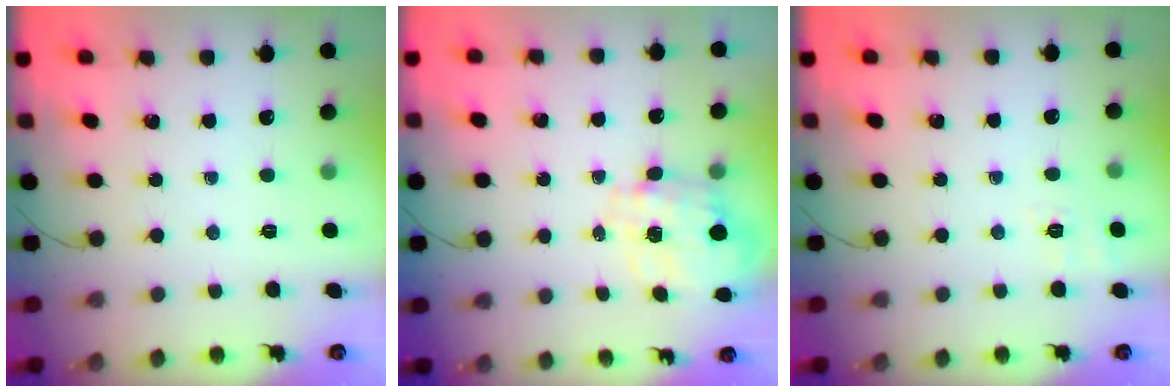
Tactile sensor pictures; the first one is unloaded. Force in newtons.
{"total": 2.6, "press": 2.4, "slide": 1.0}
{"total": 2.7, "press": 1.6, "slide": 2.1}